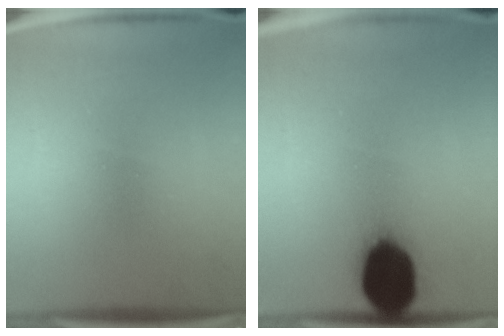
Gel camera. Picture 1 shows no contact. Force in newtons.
{"total": 19.4}